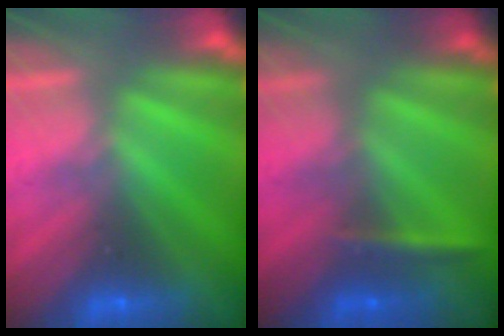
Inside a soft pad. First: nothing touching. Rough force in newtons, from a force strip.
{"total": 2.4}